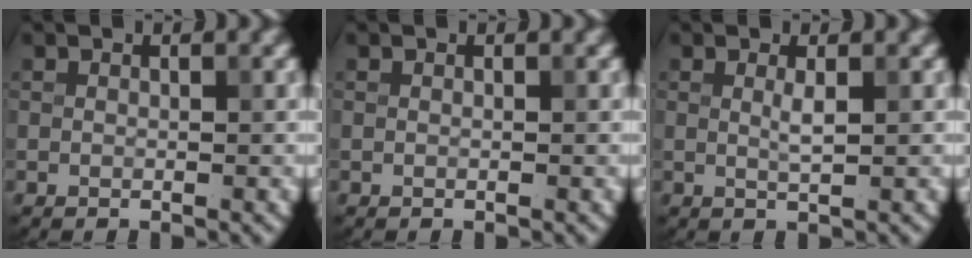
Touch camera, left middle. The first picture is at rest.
{"total": 0.0}
{"total": 1.2, "force": [0.3, 0.2, 1.1], "torque": [-0.021, 0.000, 0.003]}